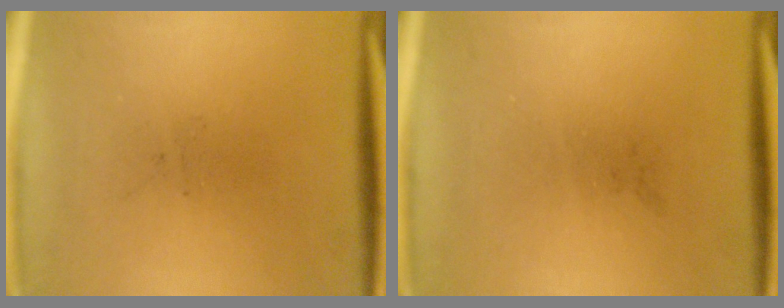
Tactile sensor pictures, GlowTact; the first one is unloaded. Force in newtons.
{"total": 0.0}